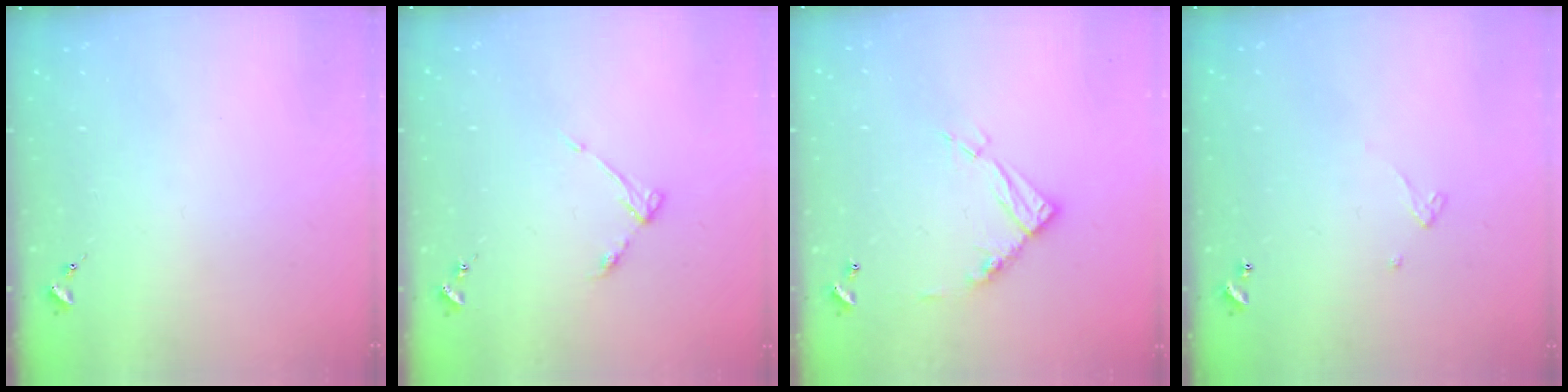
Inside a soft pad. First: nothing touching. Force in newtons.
{"total": 4.6, "press": 4.6, "slide": 0.6}
{"total": 12.2, "press": 12.1, "slide": 0.9}
{"total": 3.4, "press": 3.4, "slide": 0.1}